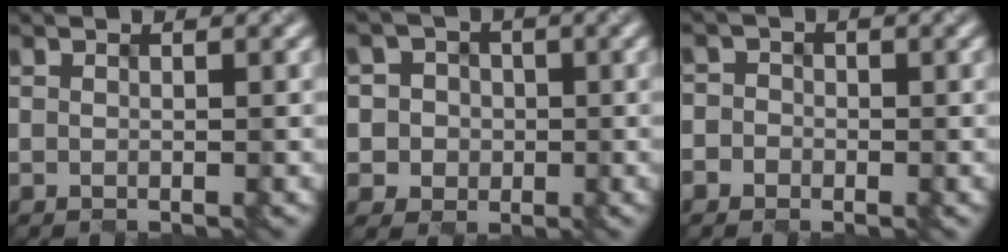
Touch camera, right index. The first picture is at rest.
{"total": 3.2, "force": [-0.3, 3.2, 0.2], "torque": [0.002, 0.011, -0.003]}
{"total": 1.8, "force": [-0.9, 1.5, -0.3], "torque": [0.023, 0.000, -0.029]}